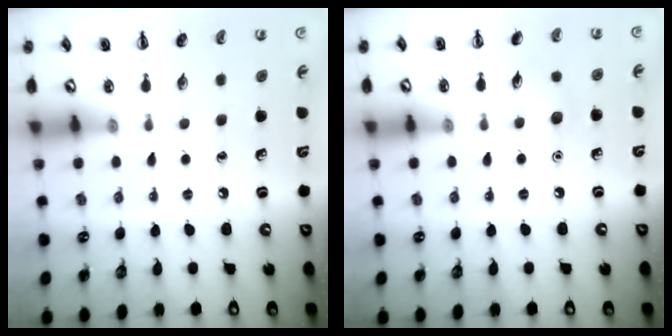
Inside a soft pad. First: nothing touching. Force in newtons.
{"total": 5.3, "press": 5.0, "slide": 1.6}